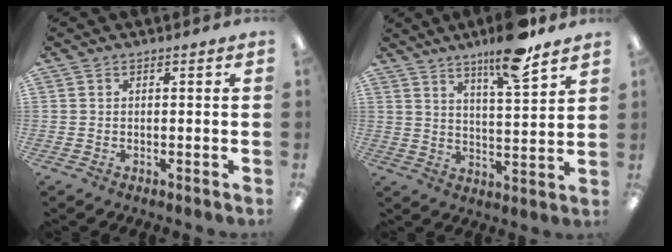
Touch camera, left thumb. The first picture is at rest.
{"total": 11.1, "force": [8.6, 1.6, 6.9], "torque": [-0.107, -0.055, 0.142]}